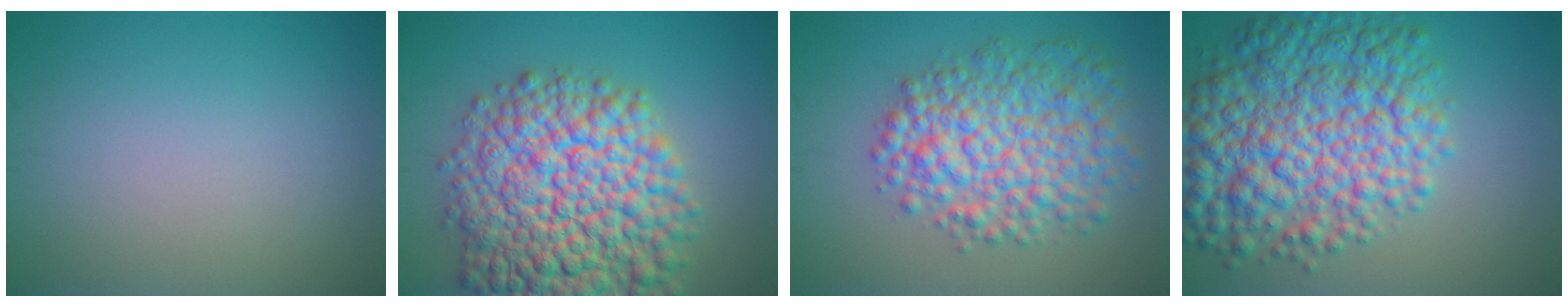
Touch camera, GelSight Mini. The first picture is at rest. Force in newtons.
{"total": 14.5, "press": 14.5, "slide": 0.5}
{"total": 7.9, "press": 7.9, "slide": 0.2}
{"total": 11.2, "press": 11.2, "slide": 0.3}